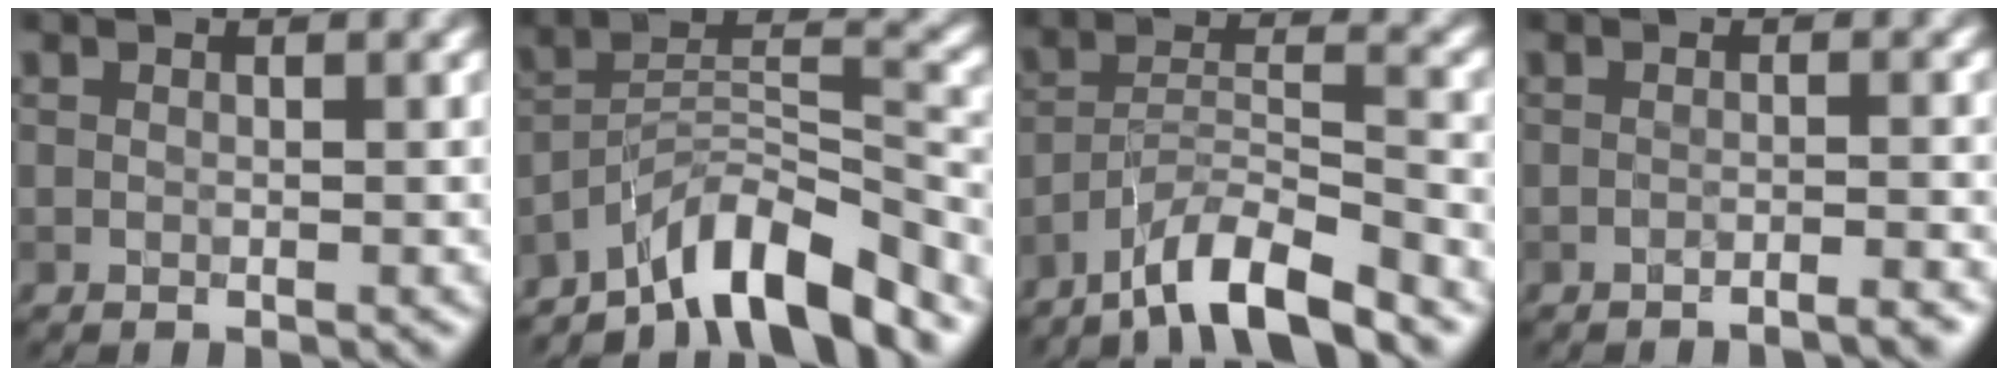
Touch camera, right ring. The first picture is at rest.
{"total": 8.6, "force": [-7.1, 1.8, 4.5], "torque": [-0.061, 0.011, -0.134]}
{"total": 7.6, "force": [-6.2, 1.1, 4.2], "torque": [-0.068, 0.008, -0.115]}
{"total": 2.8, "force": [-2.4, 0.4, 1.5], "torque": [-0.011, 0.011, -0.036]}